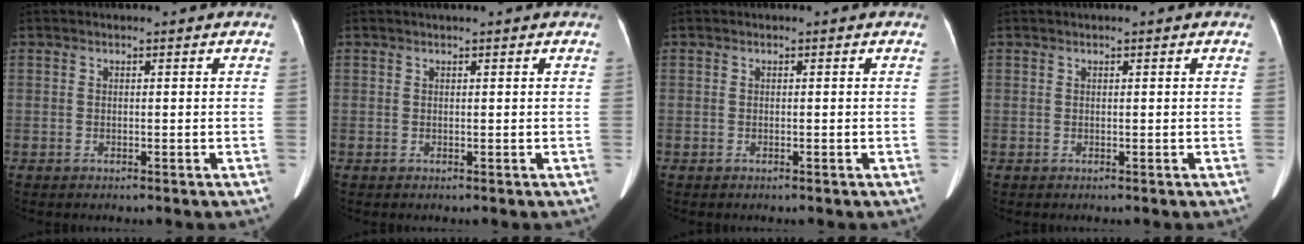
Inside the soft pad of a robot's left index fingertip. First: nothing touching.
{"total": 1.6, "force": [1.3, 0.0, 0.9], "torque": [-0.008, 0.021, 0.021]}
{"total": 0.0}
{"total": 0.8, "force": [0.6, 0.1, 0.5], "torque": [-0.005, 0.015, 0.009]}